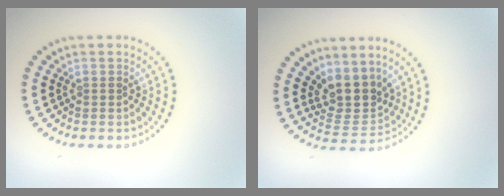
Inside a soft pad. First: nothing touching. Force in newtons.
{"total": 3.8, "press": 3.0, "slide": 2.3}